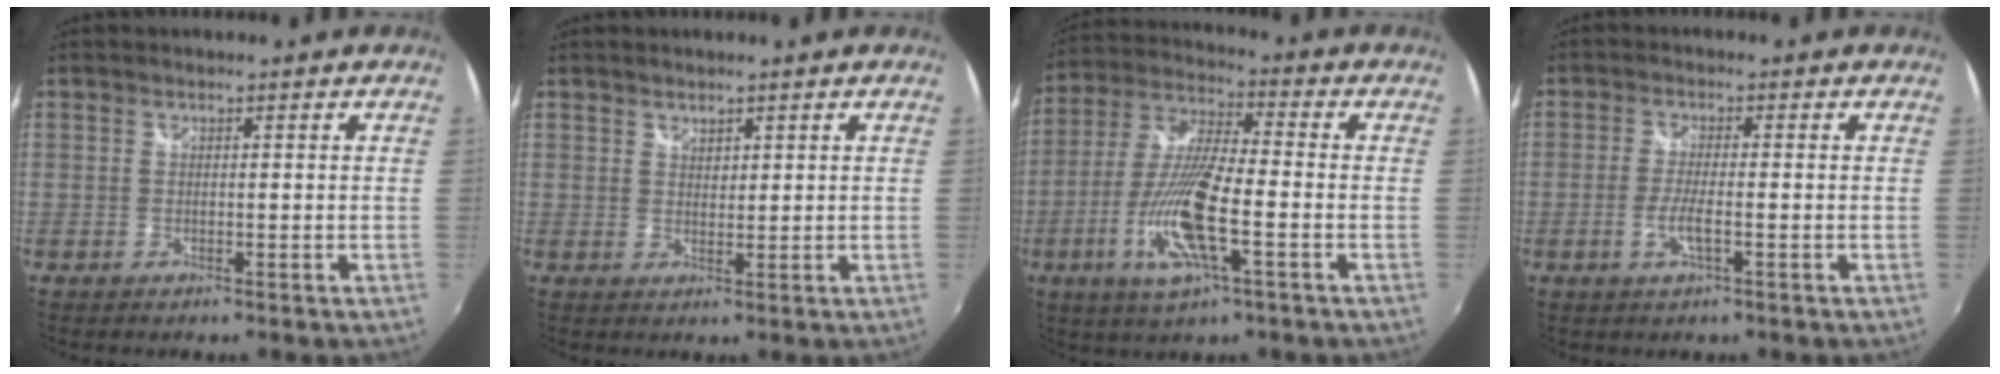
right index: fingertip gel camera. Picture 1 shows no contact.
{"total": 1.6, "force": [1.3, 0.9, 0.4], "torque": [-0.003, 0.000, 0.022]}
{"total": 15.1, "force": [-5.2, 3.7, 13.7], "torque": [-0.292, -0.013, -0.100]}
{"total": 3.7, "force": [-1.4, 0.5, 3.4], "torque": [-0.072, -0.007, -0.027]}